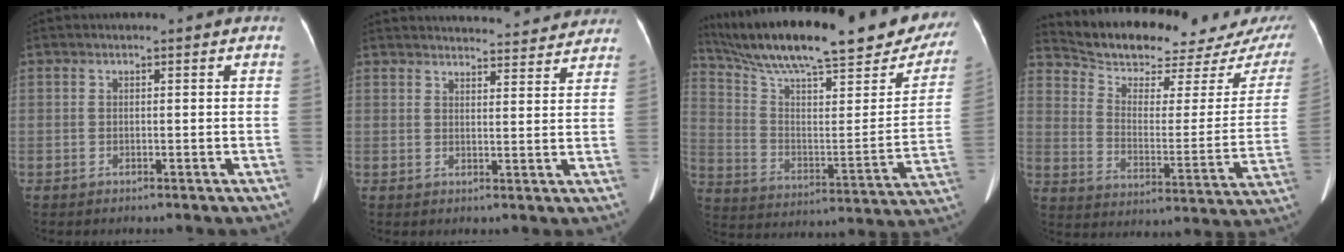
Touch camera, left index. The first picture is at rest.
{"total": 18.9, "force": [18.2, 3.2, 4.0], "torque": [-0.038, -0.011, 0.216]}
{"total": 31.1, "force": [25.7, 5.3, 16.7], "torque": [-0.267, -0.057, 0.357]}
{"total": 19.9, "force": [18.4, 2.7, 6.9], "torque": [-0.104, -0.069, 0.255]}